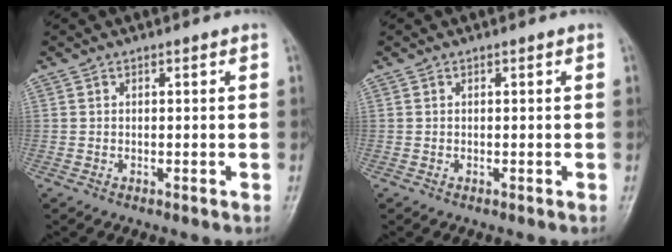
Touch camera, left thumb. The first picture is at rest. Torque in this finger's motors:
{"motor_torque": [0.00, 0.00, -0.08, 0.05, 0.00]}